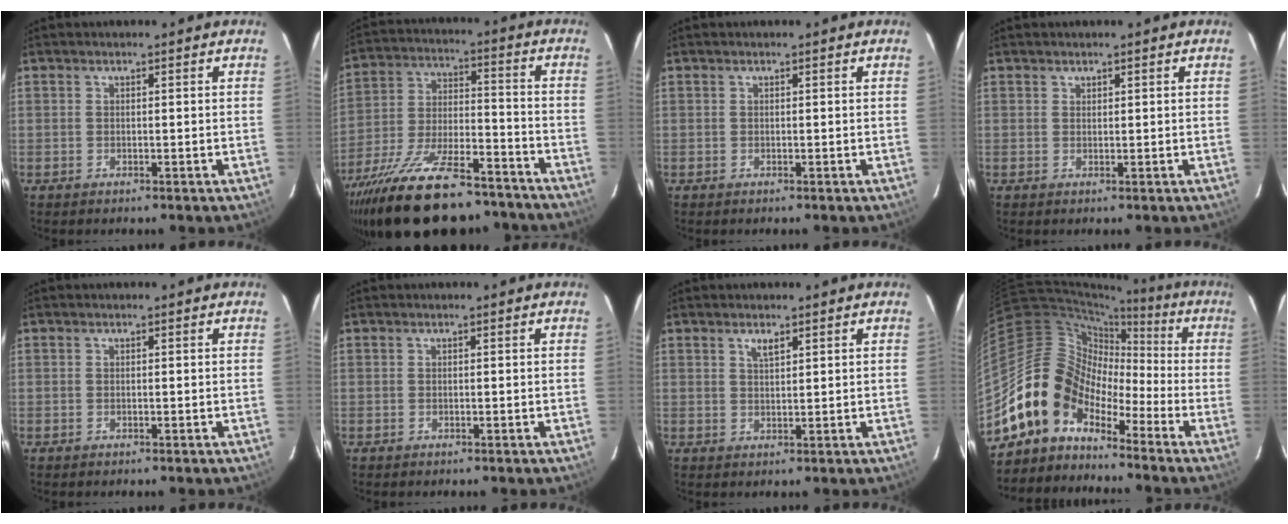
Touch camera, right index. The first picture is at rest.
{"total": 27.1, "force": [-20.8, 9.4, 14.5], "torque": [-0.278, -0.032, -0.315]}
{"total": 0.0}
{"total": 0.5, "force": [0.4, 0.3, 0.0], "torque": [0.001, 0.002, 0.008]}
{"total": 0.0}
{"total": 0.0}
{"total": 2.1, "force": [1.3, 0.7, 1.4], "torque": [-0.024, 0.003, 0.024]}
{"total": 11.5, "force": [-8.4, 7.3, 2.9], "torque": [-0.055, 0.041, -0.175]}